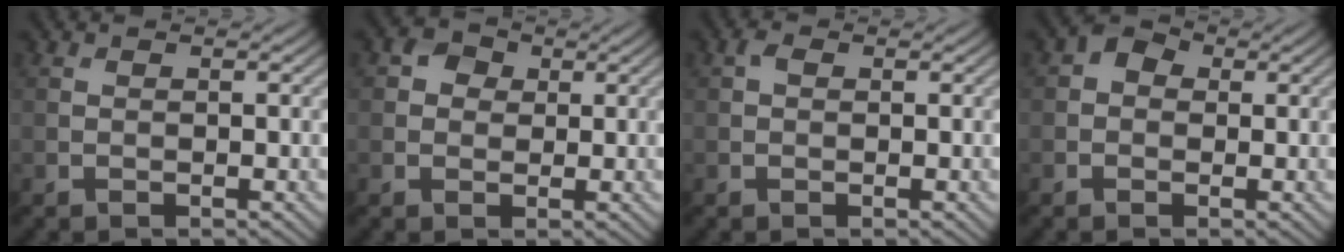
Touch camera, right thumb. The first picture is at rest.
{"total": 2.7, "force": [0.7, 2.3, 1.2], "torque": [-0.022, 0.004, 0.003]}
{"total": 0.9, "force": [0.2, 0.6, 0.7], "torque": [-0.012, 0.003, 0.000]}
{"total": 2.6, "force": [0.4, 2.1, 1.5], "torque": [-0.023, 0.004, -0.005]}